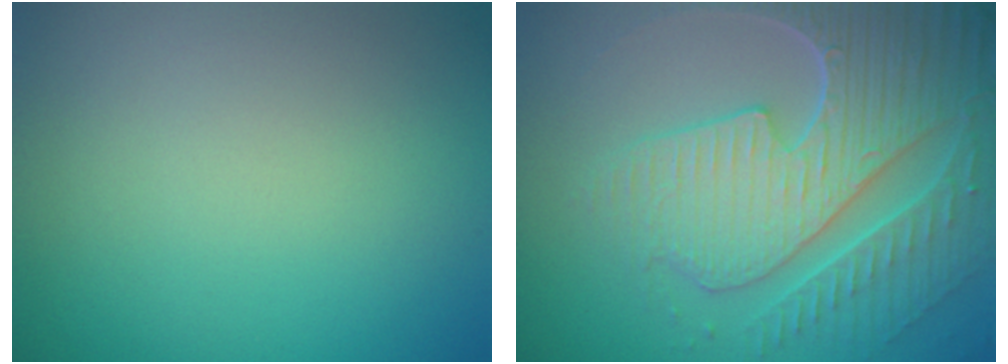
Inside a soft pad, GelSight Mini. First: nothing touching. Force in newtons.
{"total": 8.5, "press": 6.1, "slide": 5.9}